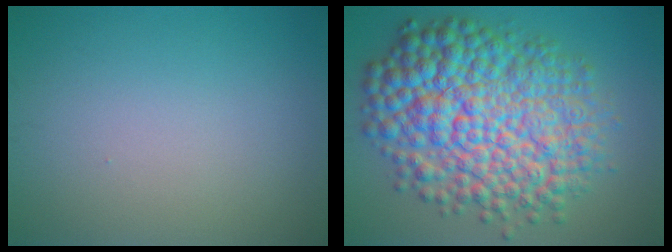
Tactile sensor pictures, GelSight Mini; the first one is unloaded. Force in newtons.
{"total": 12.7, "press": 12.7, "slide": 0.1}